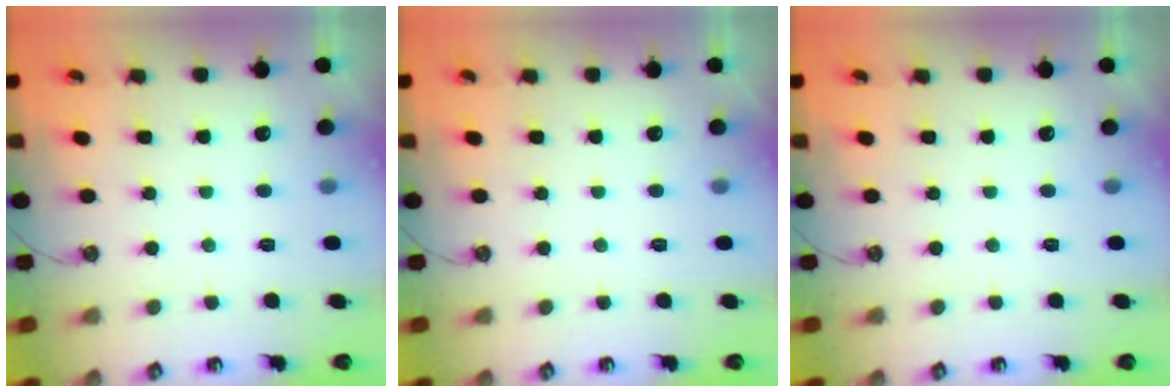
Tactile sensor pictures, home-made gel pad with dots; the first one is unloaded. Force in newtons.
{"total": 0.0}
{"total": 0.0}